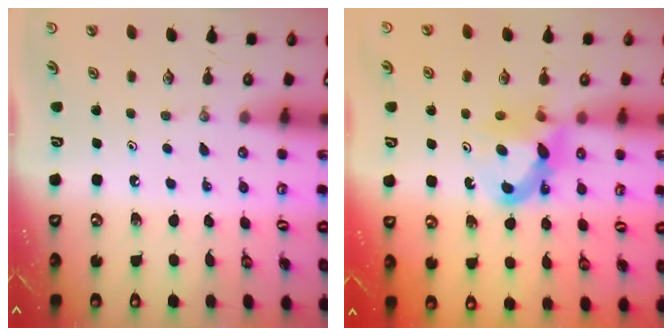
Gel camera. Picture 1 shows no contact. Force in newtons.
{"total": 7.8, "press": 7.8, "slide": 0.1}